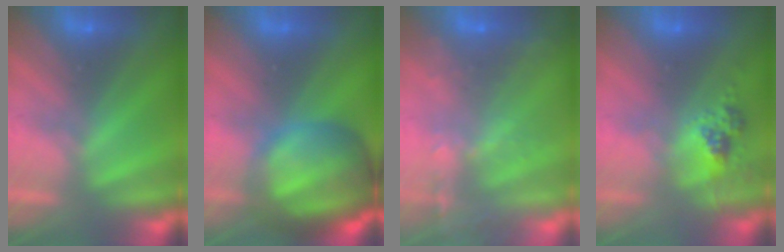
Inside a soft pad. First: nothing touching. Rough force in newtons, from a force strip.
{"total": 7.3}
{"total": 5.5}
{"total": 2.5}